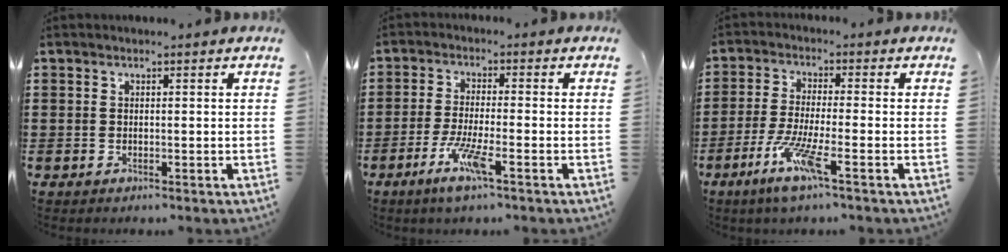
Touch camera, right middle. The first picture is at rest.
{"total": 6.2, "force": [-3.3, 0.9, 5.2], "torque": [-0.110, -0.009, -0.062]}
{"total": 7.2, "force": [-3.9, 0.8, 6.0], "torque": [-0.129, -0.011, -0.074]}